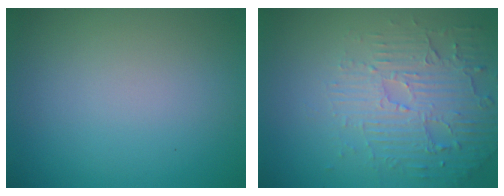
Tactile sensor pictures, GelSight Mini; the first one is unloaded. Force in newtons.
{"total": 5.6, "press": 3.7, "slide": 4.2}